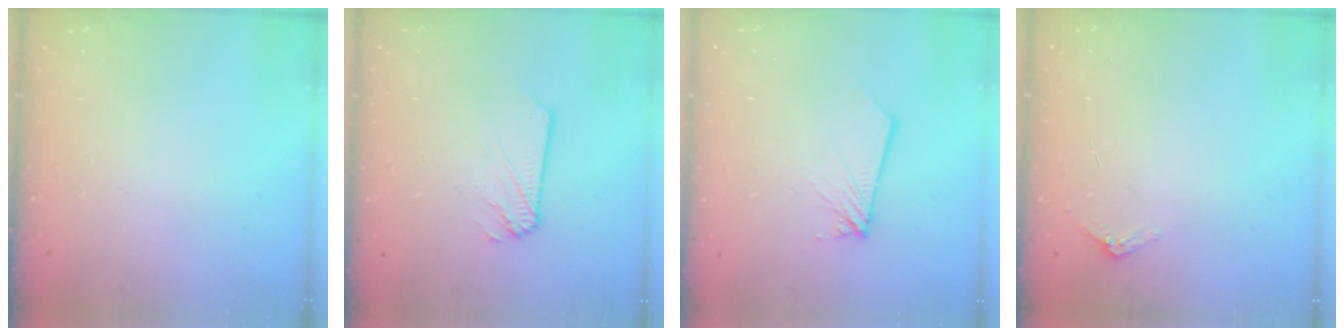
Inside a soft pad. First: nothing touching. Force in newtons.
{"total": 1.2, "press": 1.2, "slide": 0.1}
{"total": 2.7, "press": 2.7, "slide": 0.2}
{"total": 2.9, "press": 2.9, "slide": 0.2}